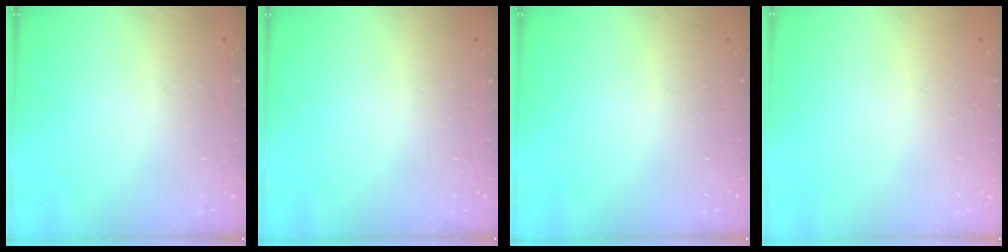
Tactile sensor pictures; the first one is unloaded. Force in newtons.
{"total": 0.0}
{"total": 0.0}
{"total": 0.7, "press": 0.6, "slide": 0.3}